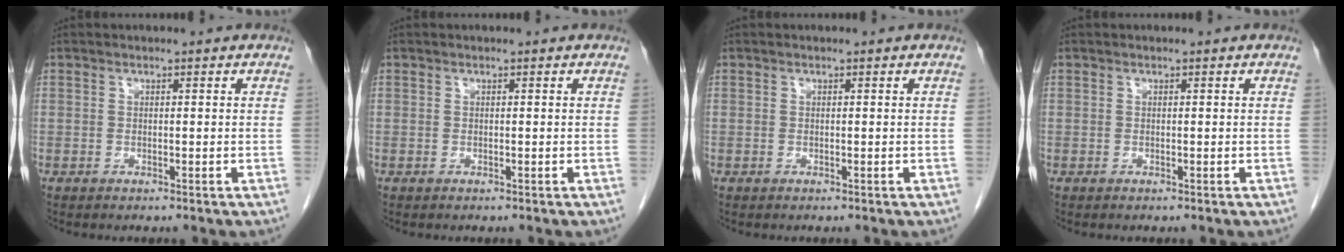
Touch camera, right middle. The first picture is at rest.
{"total": 0.0}
{"total": 0.0}
{"total": 0.0}